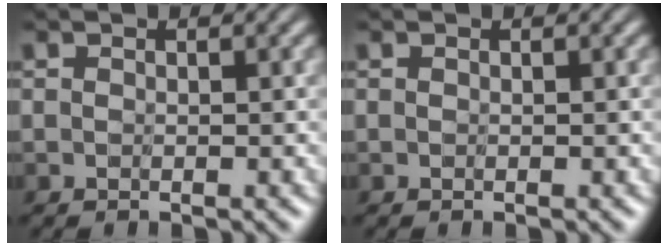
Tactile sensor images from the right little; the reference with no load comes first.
{"total": 0.0}